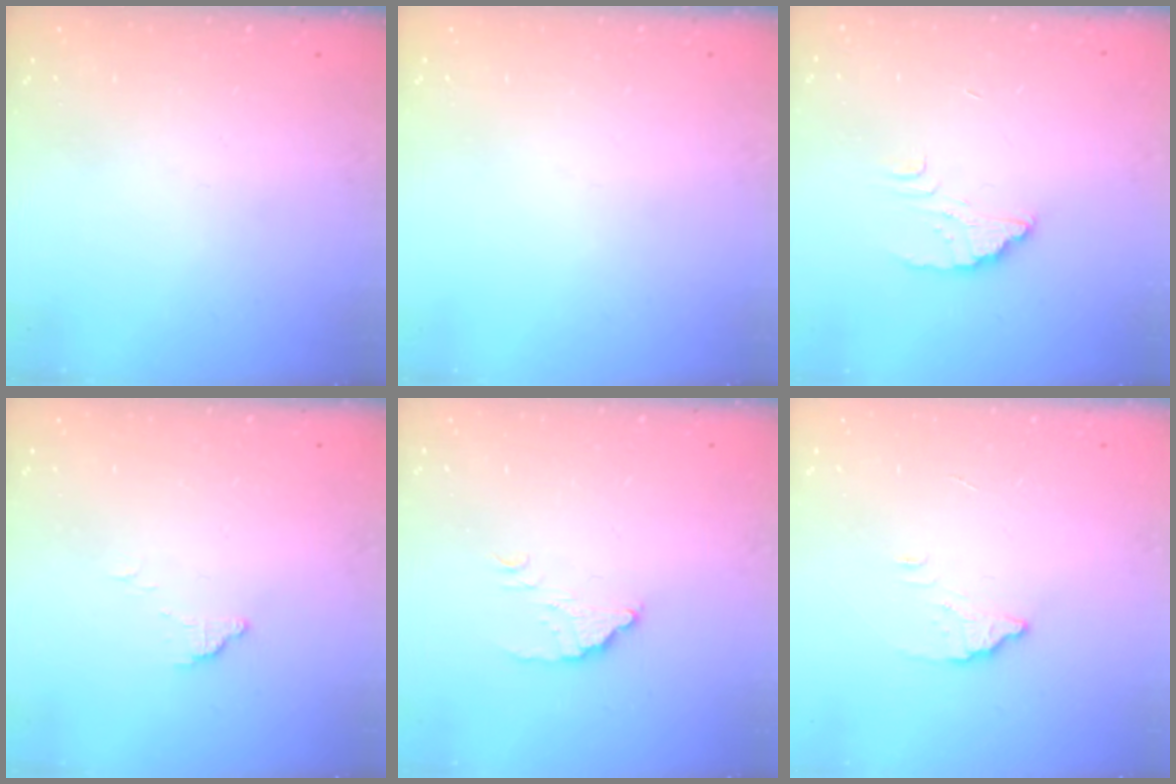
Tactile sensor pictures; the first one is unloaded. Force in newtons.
{"total": 0.0}
{"total": 2.2, "press": 2.2, "slide": 0.1}
{"total": 3.5, "press": 3.5, "slide": 0.1}
{"total": 2.2, "press": 2.2, "slide": 0.0}
{"total": 2.8, "press": 2.8, "slide": 0.2}